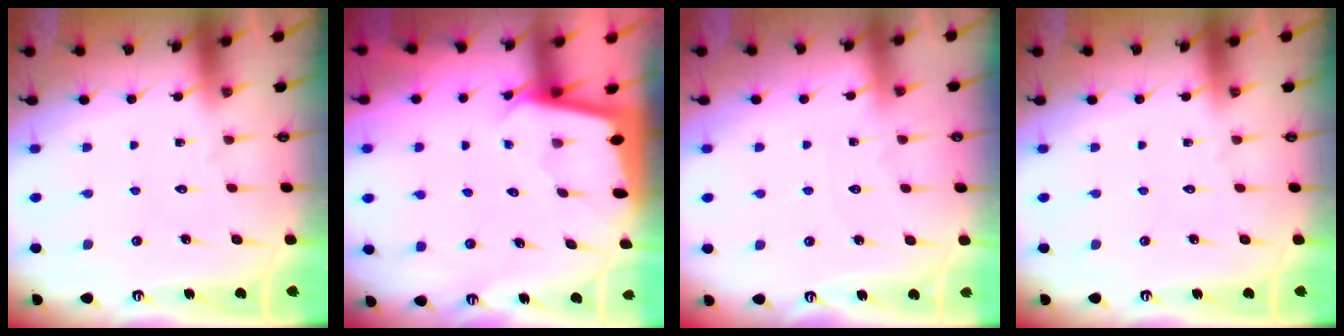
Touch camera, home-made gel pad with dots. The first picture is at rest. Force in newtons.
{"total": 1.8, "press": 1.8, "slide": 0.1}
{"total": 2.5, "press": 2.5, "slide": 0.4}
{"total": 0.0}